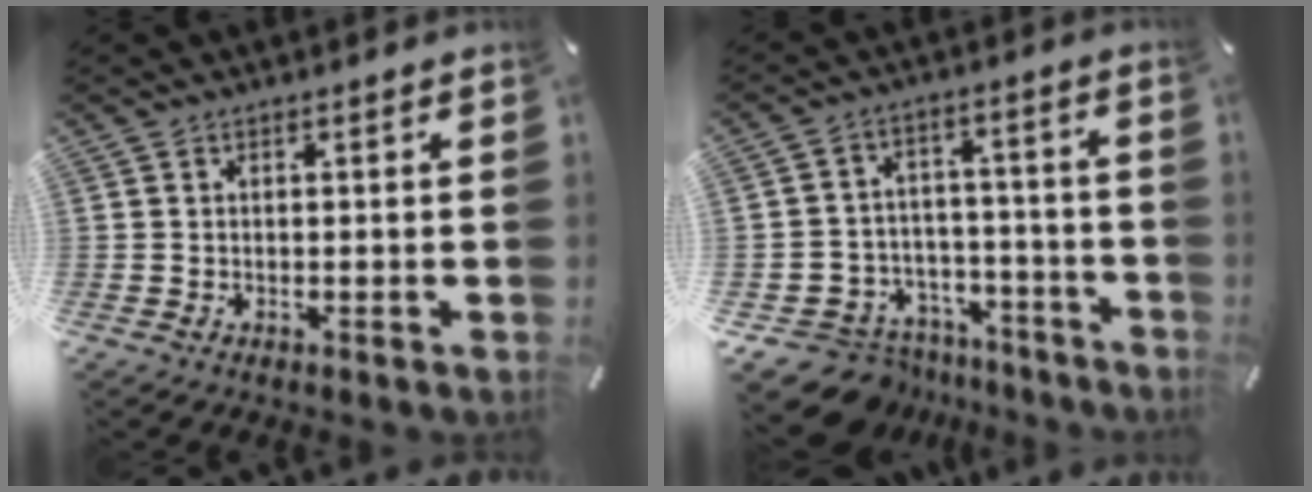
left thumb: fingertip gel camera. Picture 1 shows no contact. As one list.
[{"total": 9.1, "force": [-6.0, 6.6, 1.5], "torque": [-0.020, 0.038, -0.098]}]